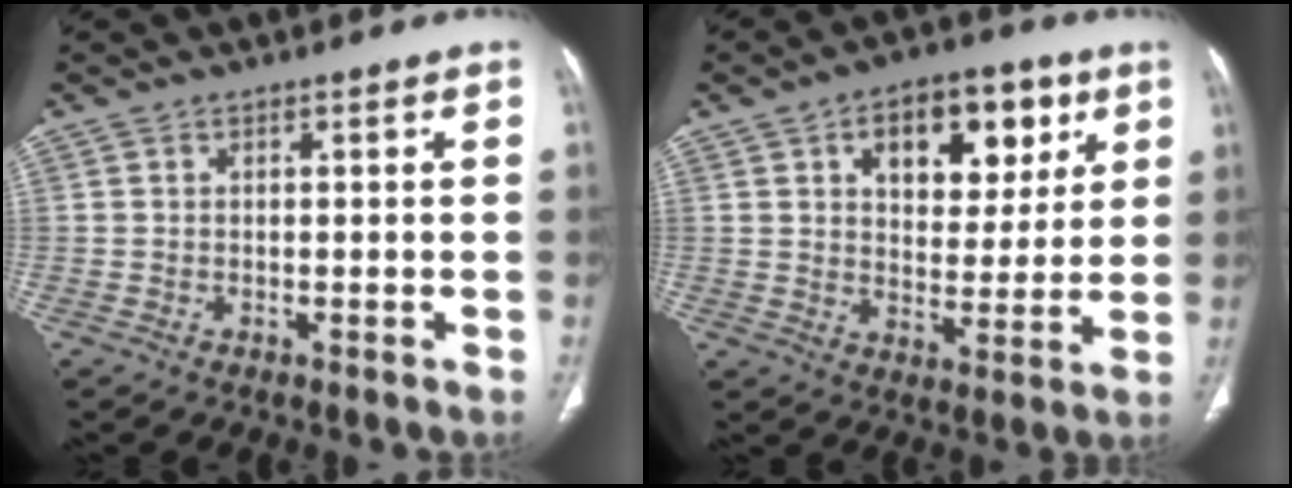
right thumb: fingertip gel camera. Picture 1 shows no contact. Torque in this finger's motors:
{"motor_torque": [1.24, 3.77, 0.50, -0.40, 0.04]}